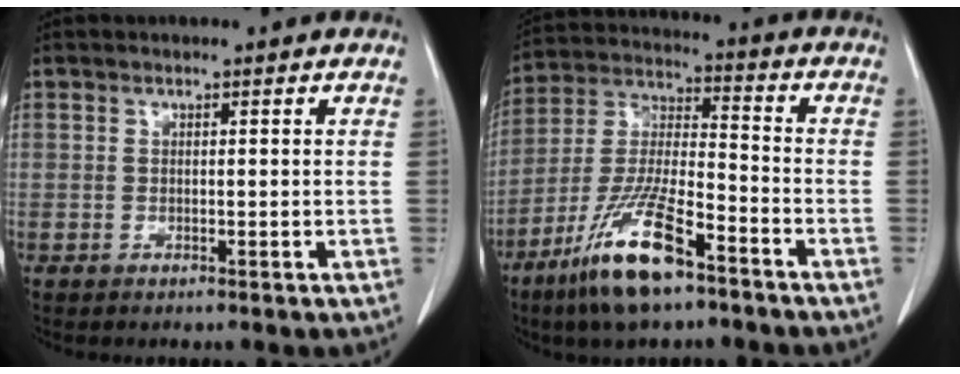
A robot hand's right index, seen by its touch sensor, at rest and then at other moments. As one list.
[{"total": 14.7, "force": [-9.2, 2.8, 11.1], "torque": [-0.231, -0.026, -0.171]}]